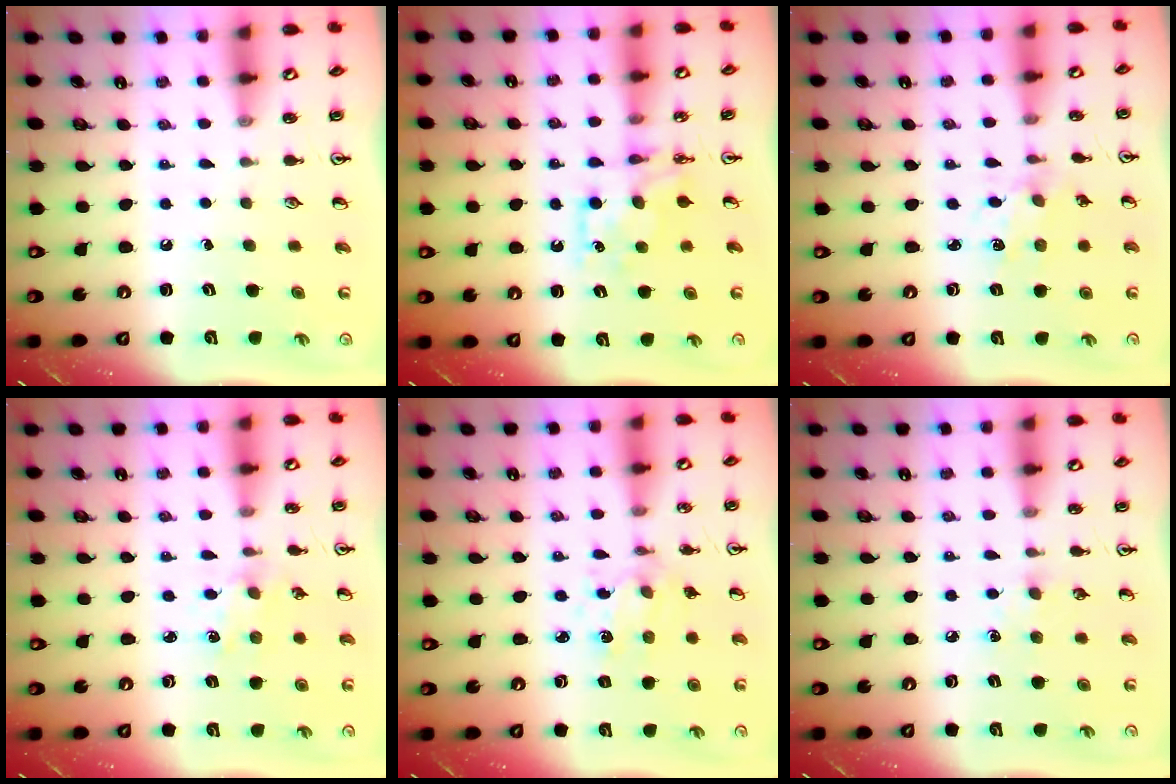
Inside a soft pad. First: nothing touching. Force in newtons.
{"total": 7.7, "press": 7.7, "slide": 0.7}
{"total": 2.0, "press": 2.0, "slide": 0.2}
{"total": 1.7, "press": 1.6, "slide": 0.4}
{"total": 2.5, "press": 2.5, "slide": 0.6}
{"total": 5.5, "press": 5.4, "slide": 0.7}